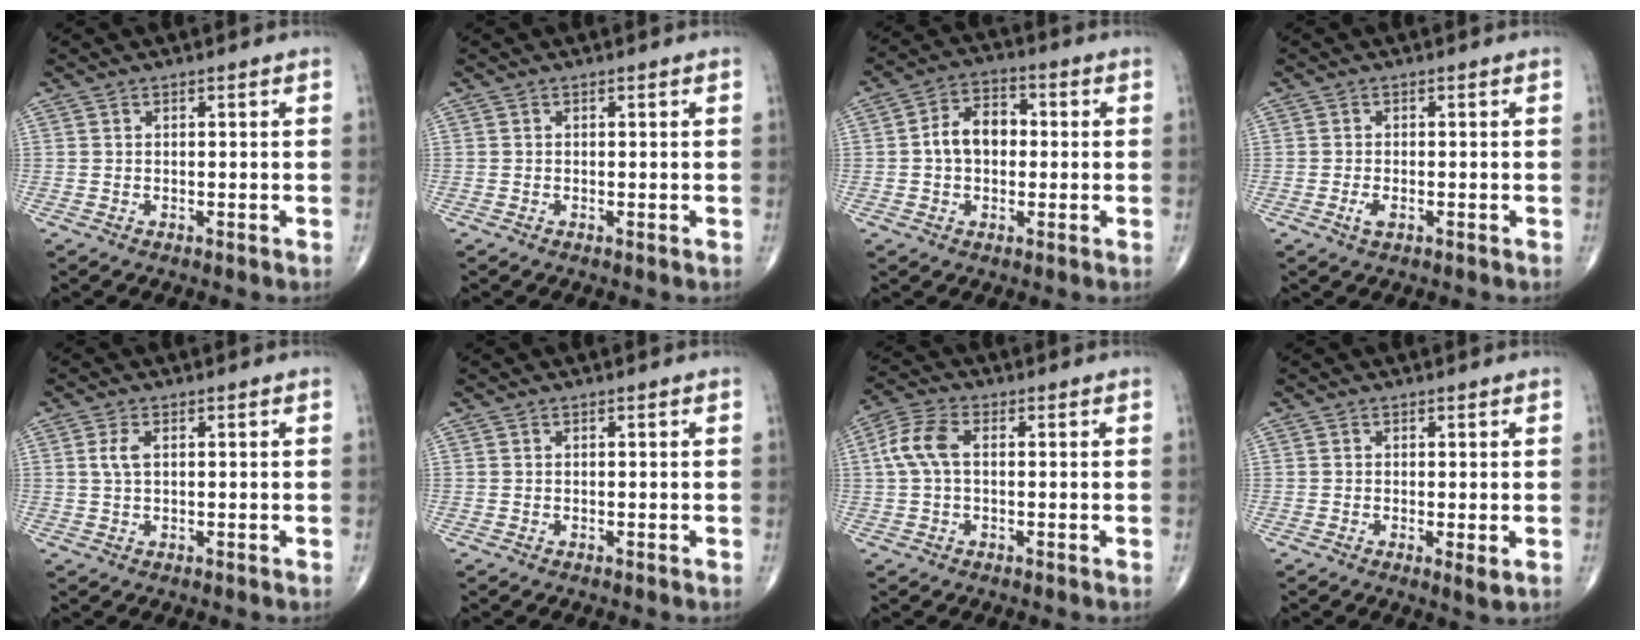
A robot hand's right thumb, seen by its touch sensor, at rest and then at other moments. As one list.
[{"total": 0.0}, {"total": 7.9, "force": [0.1, 5.5, 5.7], "torque": [-0.081, 0.024, -0.006]}, {"total": 1.8, "force": [-0.7, 0.8, 1.5], "torque": [-0.031, -0.001, -0.012]}, {"total": 2.4, "force": [0.6, 1.1, 2.1], "torque": [-0.051, 0.005, 0.013]}, {"total": 0.0}, {"total": 6.4, "force": [0.7, 3.6, 5.2], "torque": [-0.124, 0.020, 0.009]}, {"total": 2.1, "force": [-0.3, 0.4, 2.1], "torque": [-0.040, -0.010, -0.007]}]